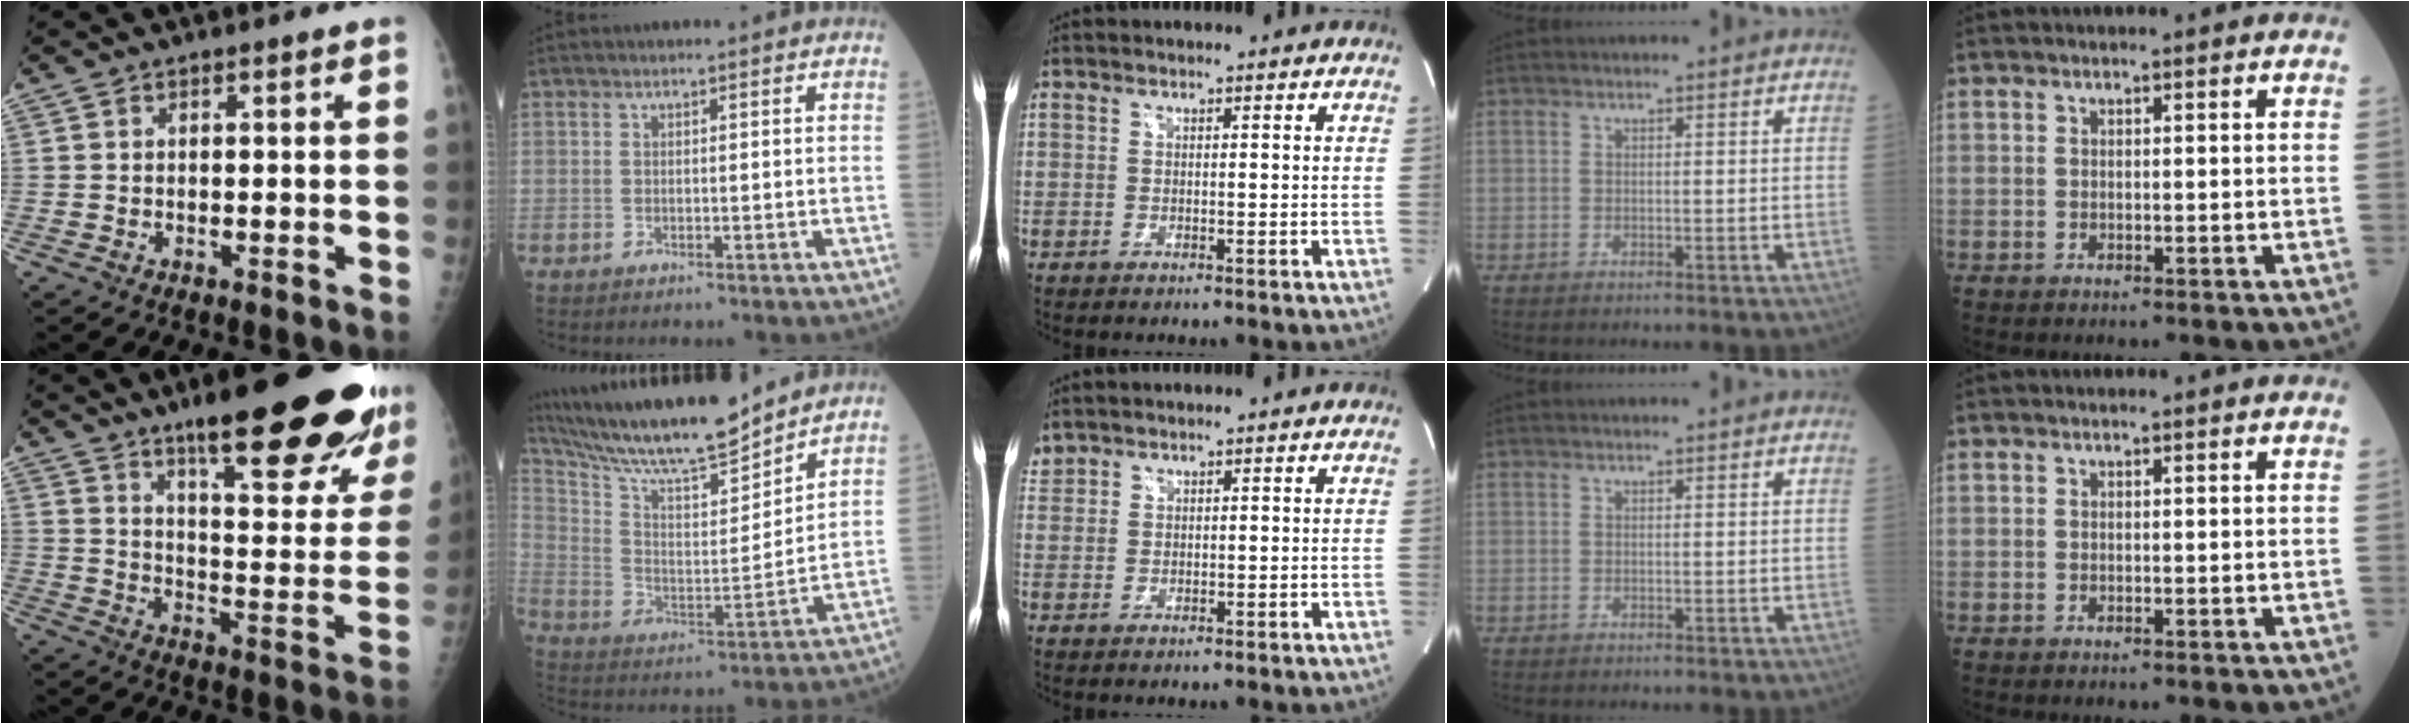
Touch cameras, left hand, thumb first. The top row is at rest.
{"thumb": {"total": 28.5, "force": [19.0, 6.0, 20.3], "torque": [-0.235, -0.082, 0.271]}, "index": {"total": 18.9, "force": [16.7, 1.7, 8.7], "torque": [-0.172, 0.005, 0.292]}, "middle": {"total": 1.8, "force": [1.7, 0.6, -0.1], "torque": [-0.004, 0.013, 0.036]}}